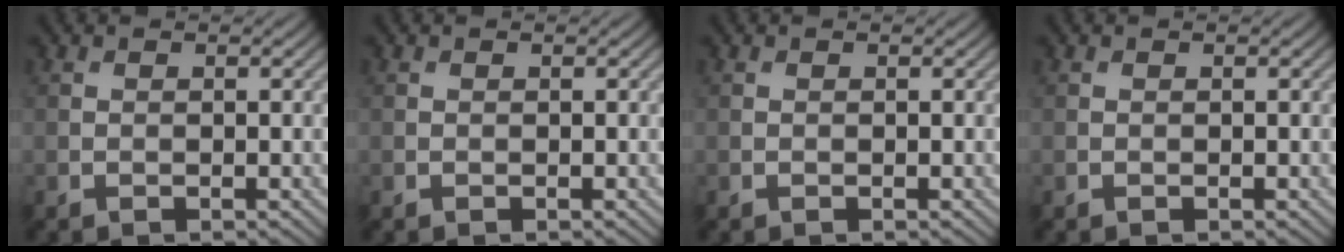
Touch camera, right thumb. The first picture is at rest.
{"total": 0.0}
{"total": 0.0}
{"total": 0.0}